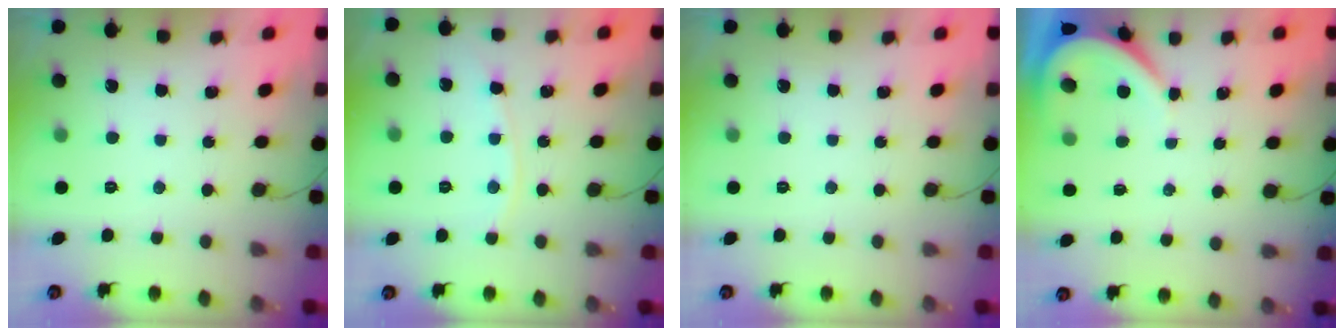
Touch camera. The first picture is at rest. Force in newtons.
{"total": 5.4, "press": 5.4, "slide": 0.6}
{"total": 0.0}
{"total": 3.6, "press": 3.5, "slide": 0.5}